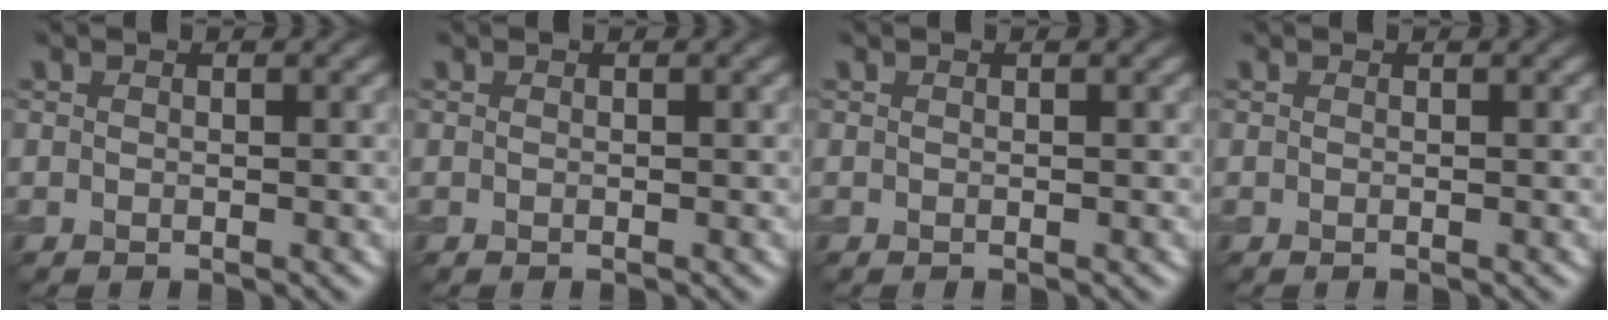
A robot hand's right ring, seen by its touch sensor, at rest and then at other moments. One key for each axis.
{"total": 0.0}
{"total": 0.0}
{"total": 0.0}